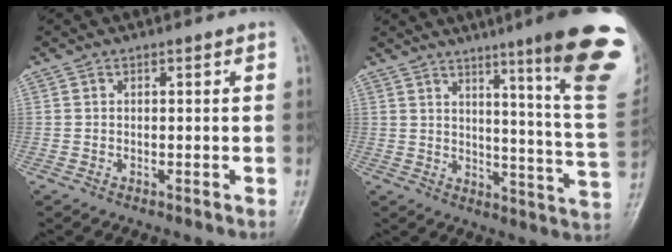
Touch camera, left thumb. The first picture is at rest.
{"total": 20.8, "force": [11.7, 0.7, 17.2], "torque": [-0.200, -0.072, 0.146]}